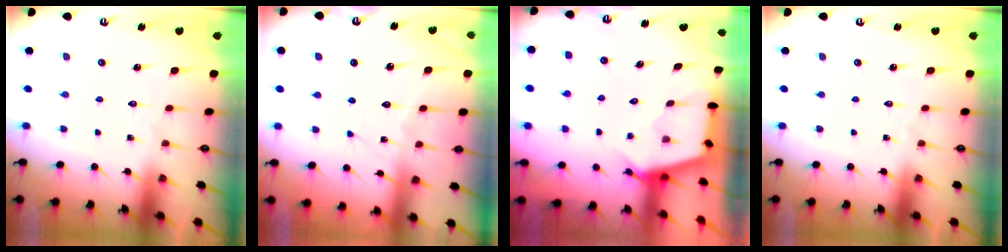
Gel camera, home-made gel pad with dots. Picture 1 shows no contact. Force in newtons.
{"total": 9.3, "press": 9.3, "slide": 0.7}
{"total": 2.7, "press": 2.7, "slide": 0.4}
{"total": 0.0}